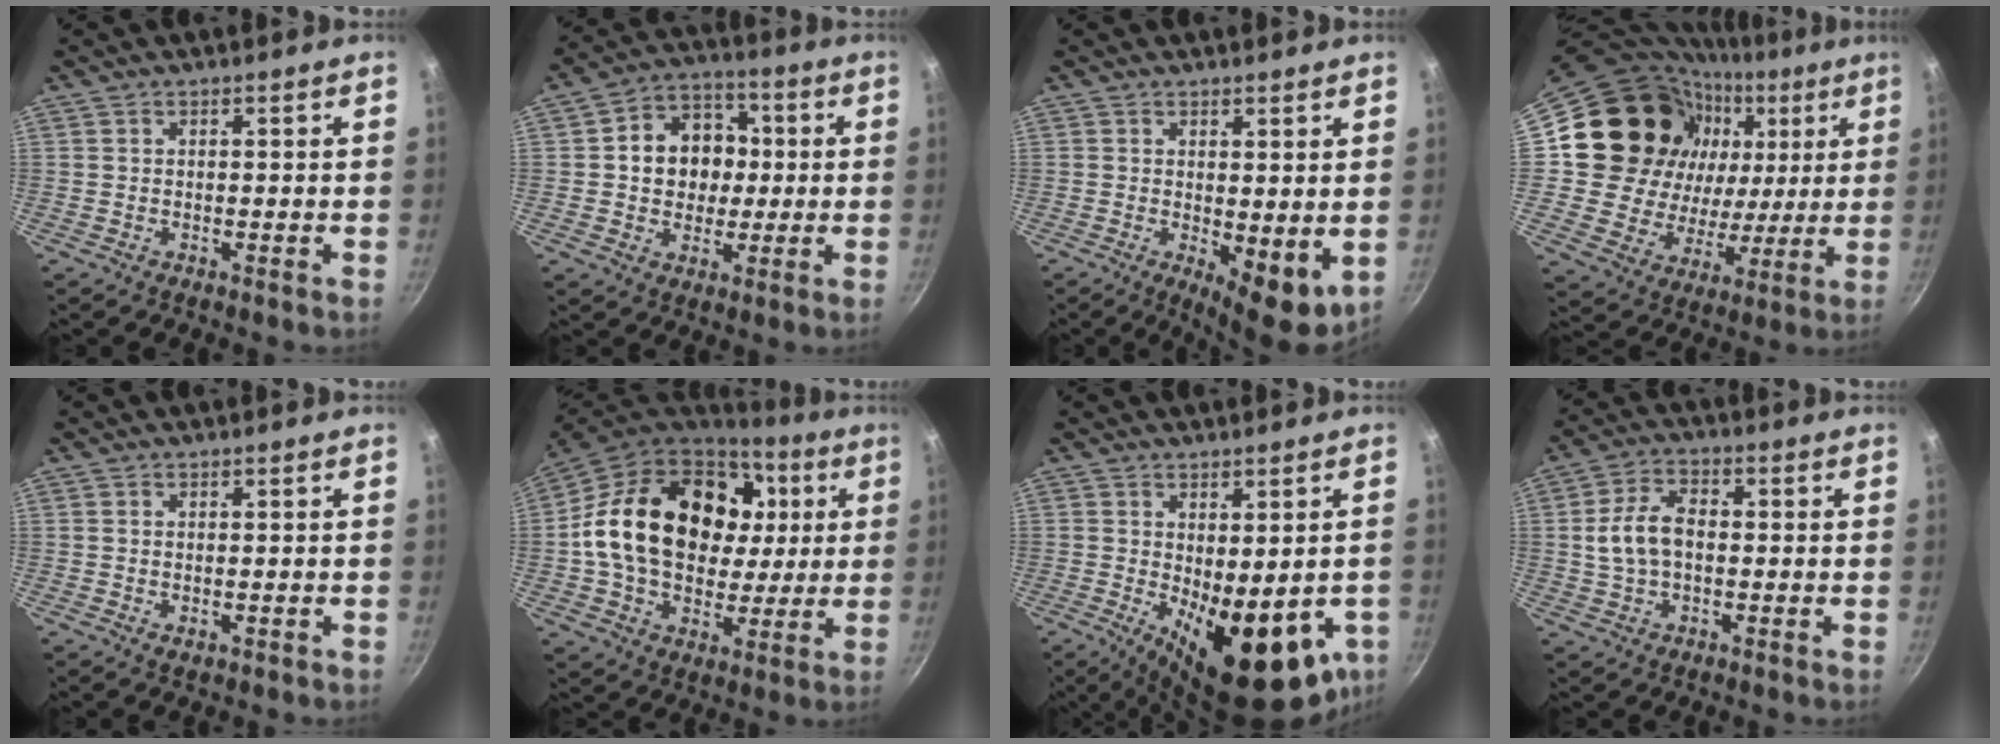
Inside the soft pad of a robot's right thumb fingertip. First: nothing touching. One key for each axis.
{"total": 12.3, "fx": 0.8, "fy": 10.3, "fz": 6.6, "tx": -0.062, "ty": 0.016, "tz": 0.003}
{"total": 7.7, "fx": 0.1, "fy": 3.2, "fz": 7.0, "tx": -0.084, "ty": -0.017, "tz": 0.011}
{"total": 23.7, "fx": 7.6, "fy": 19.6, "fz": 11.1, "tx": -0.159, "ty": 0.004, "tz": 0.140}
{"total": 1.3, "fx": -0.2, "fy": 0.7, "fz": 1.1, "tx": -0.017, "ty": -0.002, "tz": -0.001}
{"total": 27.7, "fx": 4.6, "fy": 20.0, "fz": 18.7, "tx": -0.304, "ty": 0.022, "tz": 0.080}
{"total": 18.8, "fx": -4.6, "fy": 8.0, "fz": 16.4, "tx": -0.190, "ty": -0.027, "tz": -0.041}
{"total": 8.8, "fx": 0.0, "fy": 5.6, "fz": 6.7, "tx": -0.118, "ty": 0.021, "tz": -0.004}